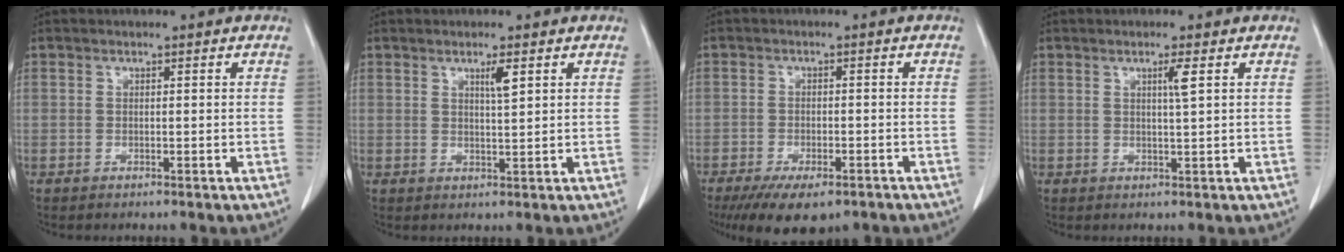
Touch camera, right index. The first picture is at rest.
{"total": 2.4, "force": [1.3, 0.0, 2.1], "torque": [-0.040, -0.004, 0.023]}
{"total": 9.4, "force": [-6.6, 3.6, 5.6], "torque": [-0.085, -0.010, -0.099]}
{"total": 2.0, "force": [0.8, -0.4, 1.8], "torque": [-0.035, -0.004, 0.015]}